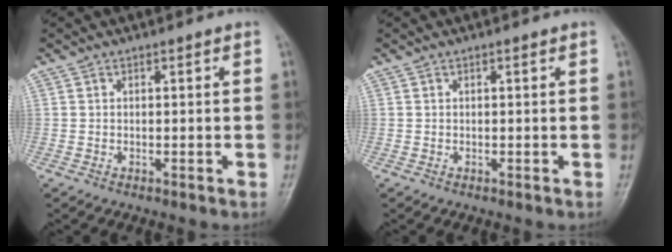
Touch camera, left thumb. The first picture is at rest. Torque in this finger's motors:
{"motor_torque": [0.00, 0.00, -0.01, 0.00, 0.00]}